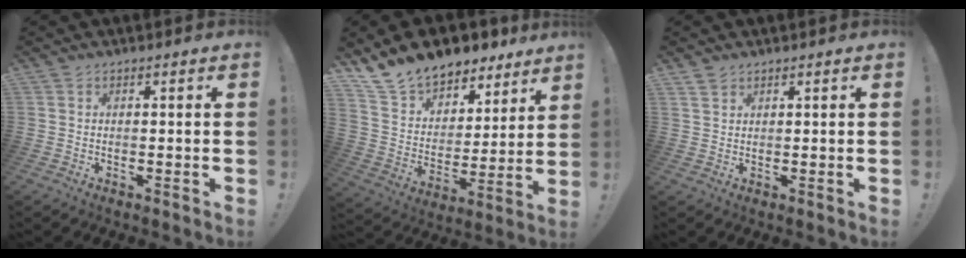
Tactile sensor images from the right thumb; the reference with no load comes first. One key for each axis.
{"total": 14.8, "fx": 12.4, "fy": 7.3, "fz": 3.5, "tx": -0.078, "ty": -0.094, "tz": 0.232}
{"total": 0.7, "fx": 0.6, "fy": 0.0, "fz": -0.3, "tx": 0.010, "ty": -0.006, "tz": 0.011}